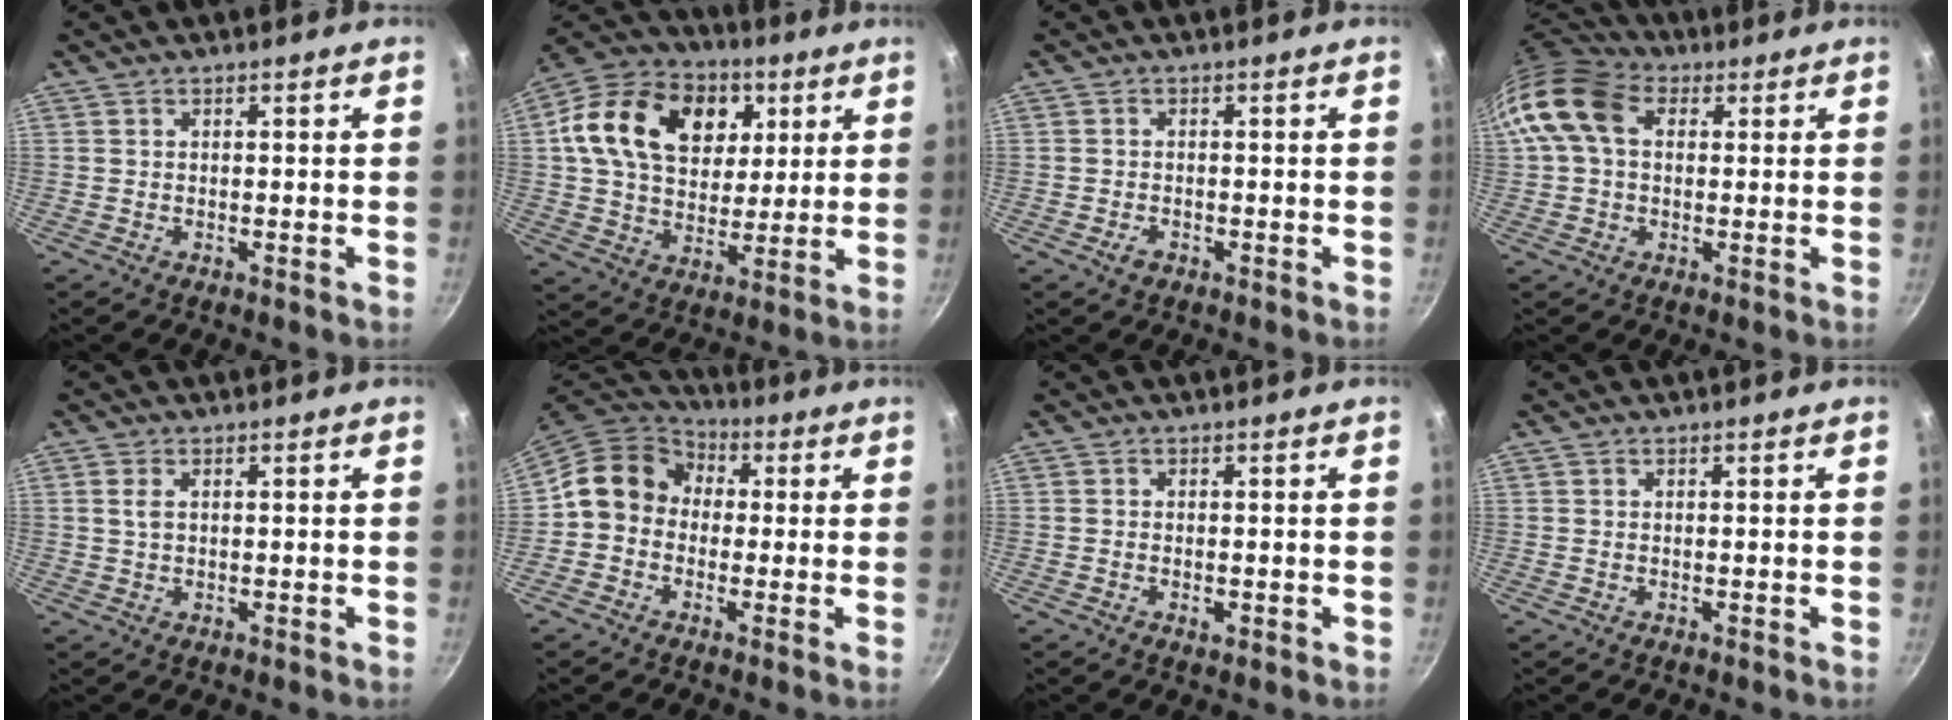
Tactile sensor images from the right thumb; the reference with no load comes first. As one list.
[{"total": 23.0, "force": [6.9, 16.7, 14.2], "torque": [-0.222, 0.004, 0.110]}, {"total": 1.9, "force": [-1.0, 1.3, 1.1], "torque": [-0.018, 0.007, -0.018]}, {"total": 13.3, "force": [2.9, 9.4, 8.9], "torque": [-0.162, 0.025, 0.035]}, {"total": 2.0, "force": [0.6, 1.2, 1.5], "torque": [-0.029, 0.000, 0.011]}, {"total": 11.3, "force": [0.5, 9.7, 5.7], "torque": [-0.067, 0.032, -0.018]}, {"total": 1.4, "force": [-0.4, 0.8, 1.1], "torque": [-0.017, -0.001, -0.007]}, {"total": 0.0}]